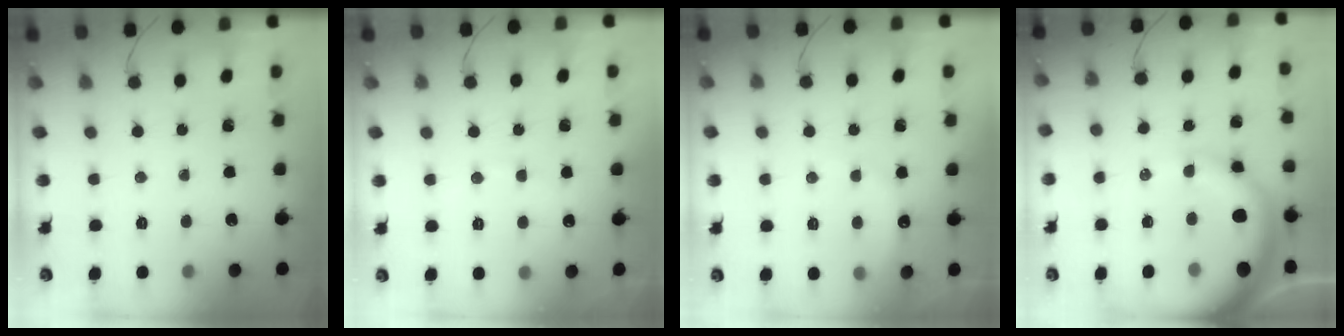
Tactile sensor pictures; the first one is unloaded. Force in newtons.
{"total": 7.3, "press": 7.2, "slide": 1.0}
{"total": 7.4, "press": 7.2, "slide": 1.4}
{"total": 13.7, "press": 13.4, "slide": 2.8}